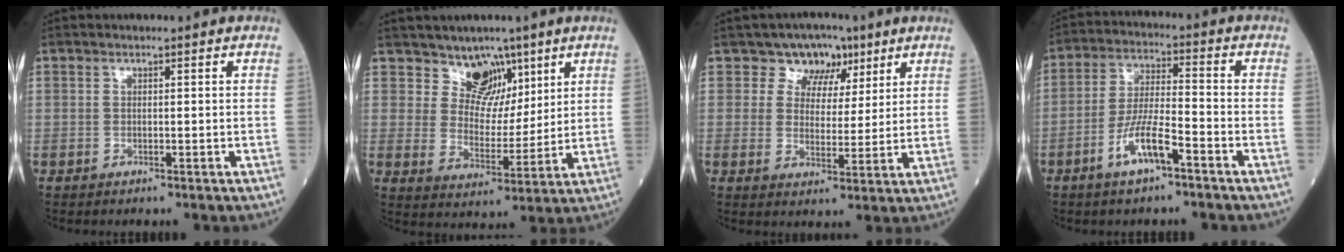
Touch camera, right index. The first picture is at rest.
{"total": 6.7, "force": [4.9, 4.4, 1.1], "torque": [-0.009, -0.004, 0.087]}
{"total": 6.1, "force": [3.8, 4.7, 1.1], "torque": [-0.001, 0.008, 0.057]}
{"total": 7.8, "force": [-4.3, 1.4, 6.3], "torque": [-0.125, 0.001, -0.081]}